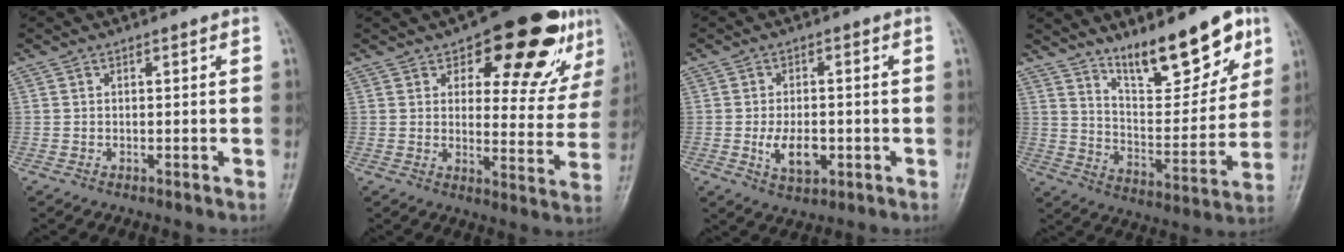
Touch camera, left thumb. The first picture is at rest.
{"total": 19.5, "force": [10.7, 8.5, 13.9], "torque": [-0.128, -0.034, 0.148]}
{"total": 6.6, "force": [-1.6, 4.0, 5.1], "torque": [-0.079, 0.001, -0.023]}
{"total": 16.7, "force": [11.3, 5.6, 11.0], "torque": [-0.118, -0.073, 0.190]}